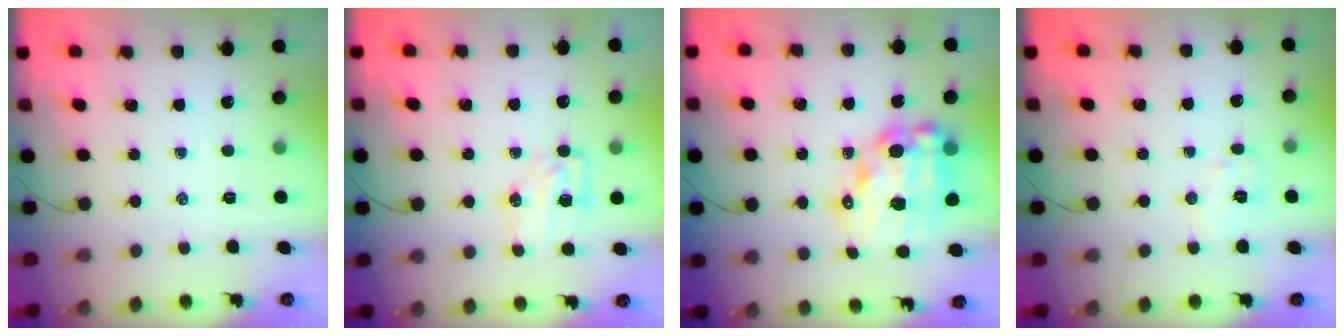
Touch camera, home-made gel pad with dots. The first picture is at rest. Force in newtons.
{"total": 5.1, "press": 5.0, "slide": 0.5}
{"total": 17.1, "press": 16.7, "slide": 3.8}
{"total": 6.1, "press": 6.0, "slide": 1.1}